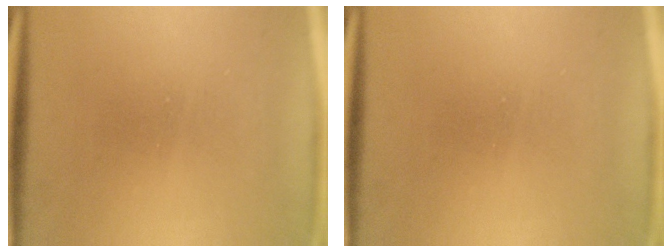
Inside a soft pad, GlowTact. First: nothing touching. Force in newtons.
{"total": 0.0}